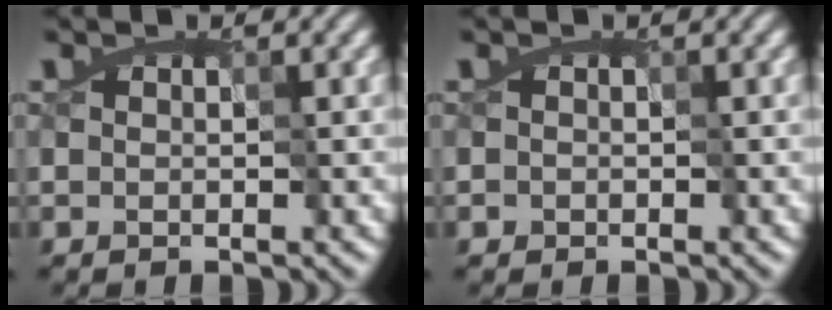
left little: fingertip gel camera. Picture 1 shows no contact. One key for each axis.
{"total": 0.7, "fx": -0.1, "fy": 0.6, "fz": 0.2, "tx": -0.003, "ty": 0.002, "tz": -0.002}